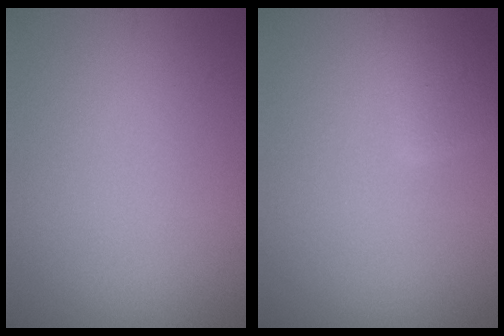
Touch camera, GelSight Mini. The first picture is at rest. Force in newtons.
{"total": 2.1, "press": 2.1, "slide": 0.2}